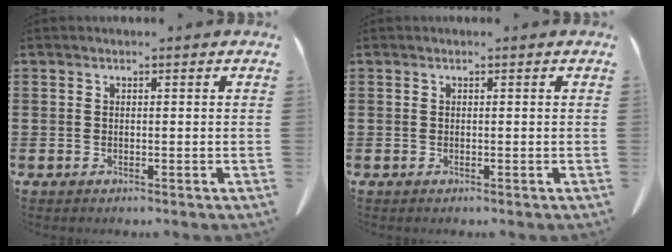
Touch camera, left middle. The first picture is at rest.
{"total": 0.0}